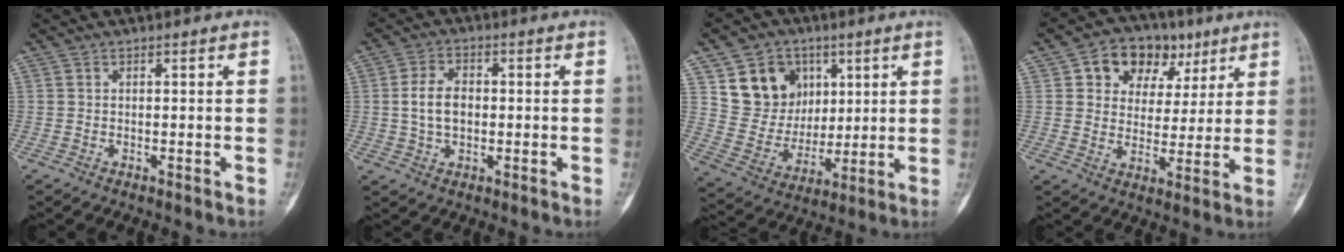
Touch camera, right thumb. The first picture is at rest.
{"total": 6.5, "force": [0.1, 4.3, 4.9], "torque": [-0.087, 0.010, 0.001]}
{"total": 14.7, "force": [6.1, 12.2, 5.7], "torque": [-0.056, -0.019, 0.121]}
{"total": 13.2, "force": [6.1, 9.6, 6.7], "torque": [-0.056, -0.003, 0.095]}